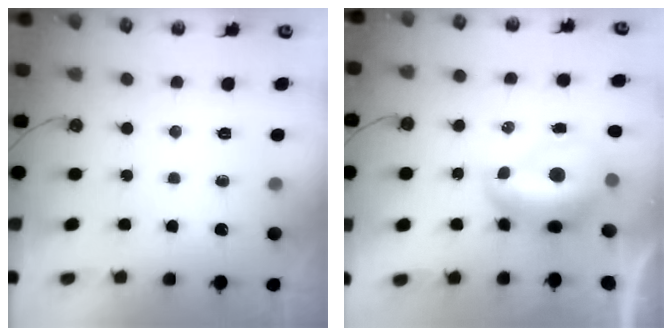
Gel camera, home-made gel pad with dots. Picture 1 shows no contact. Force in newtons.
{"total": 2.9, "press": 2.8, "slide": 0.7}